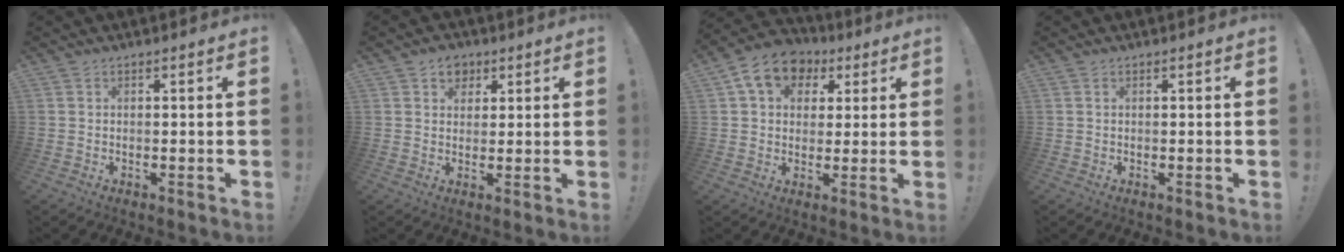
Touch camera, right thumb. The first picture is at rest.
{"total": 5.2, "force": [2.5, 4.3, 1.4], "torque": [-0.013, -0.009, 0.046]}
{"total": 11.9, "force": [4.7, 9.2, 5.9], "torque": [-0.086, -0.010, 0.092]}
{"total": 0.0}